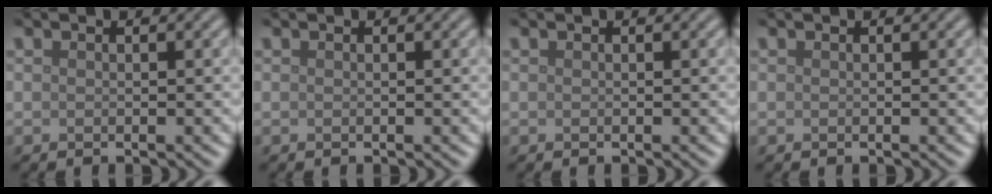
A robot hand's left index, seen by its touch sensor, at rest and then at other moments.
{"total": 0.0}
{"total": 0.0}
{"total": 0.0}